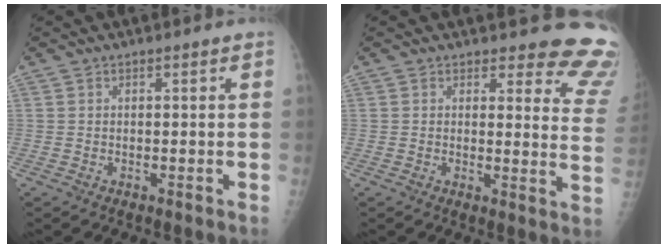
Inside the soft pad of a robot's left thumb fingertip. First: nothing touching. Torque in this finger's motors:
{"motor_torque": [2.68, 1.36, 0.51, -0.70, 0.04]}